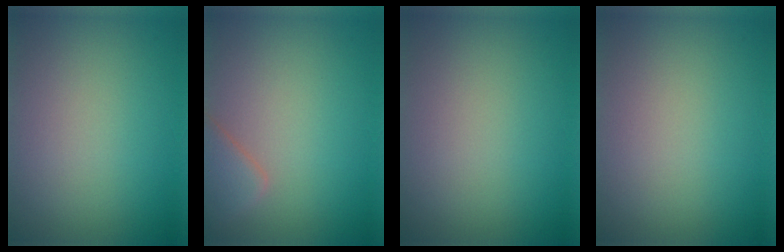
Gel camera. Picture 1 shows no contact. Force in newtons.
{"total": 2.4, "press": 2.4, "slide": 0.2}
{"total": 0.0}
{"total": 0.0}